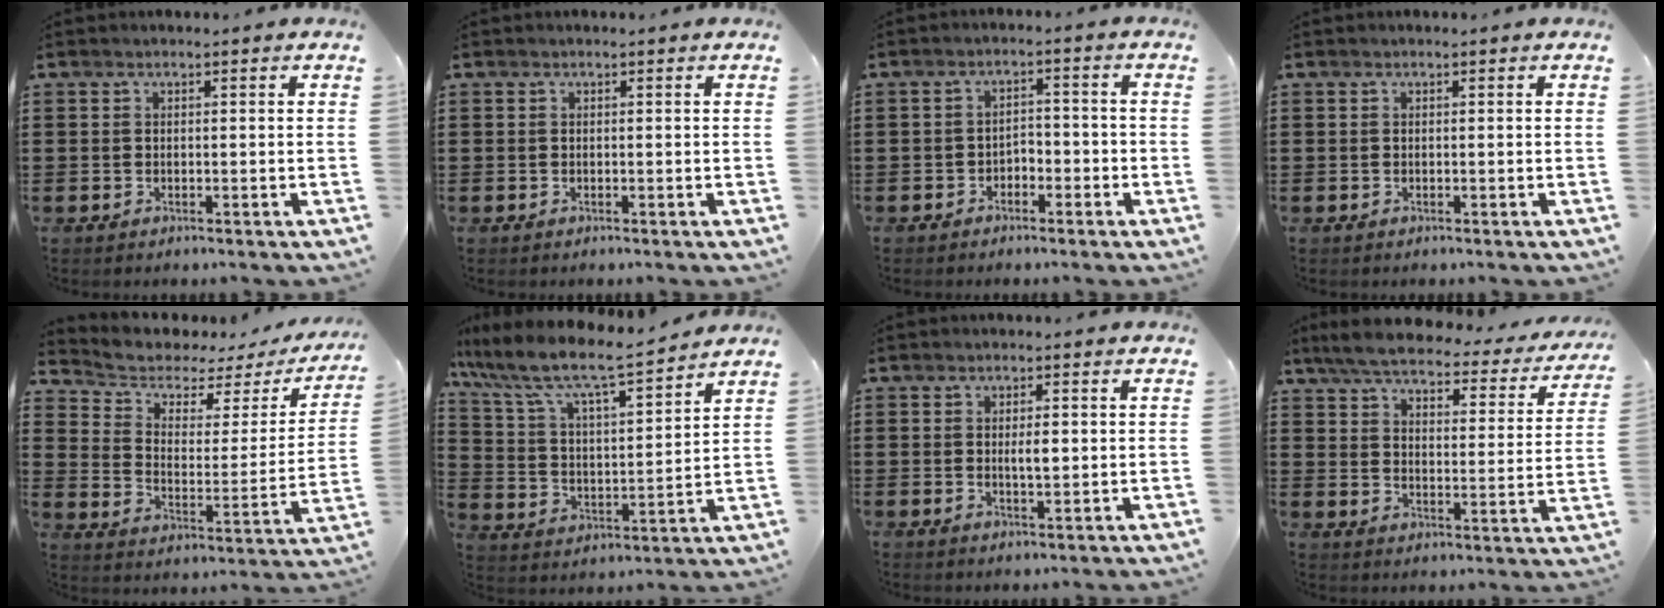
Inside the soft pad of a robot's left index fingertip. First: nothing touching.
{"total": 0.0}
{"total": 2.6, "force": [-2.4, 1.1, 0.4], "torque": [-0.015, 0.004, -0.053]}
{"total": 0.0}
{"total": 4.2, "force": [3.3, 2.2, 1.0], "torque": [-0.050, -0.024, 0.050]}
{"total": 7.9, "force": [6.6, 1.3, 4.2], "torque": [-0.111, -0.042, 0.107]}
{"total": 2.3, "force": [0.2, 0.8, 2.2], "torque": [-0.035, -0.002, -0.001]}
{"total": 5.2, "force": [4.7, 1.1, 1.9], "torque": [-0.063, -0.025, 0.078]}